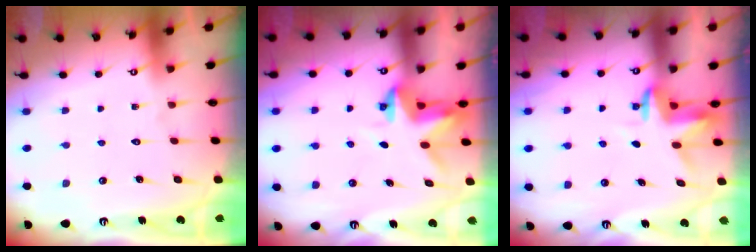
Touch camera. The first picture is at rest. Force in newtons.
{"total": 3.2, "press": 3.2, "slide": 0.2}
{"total": 3.5, "press": 3.5, "slide": 0.2}